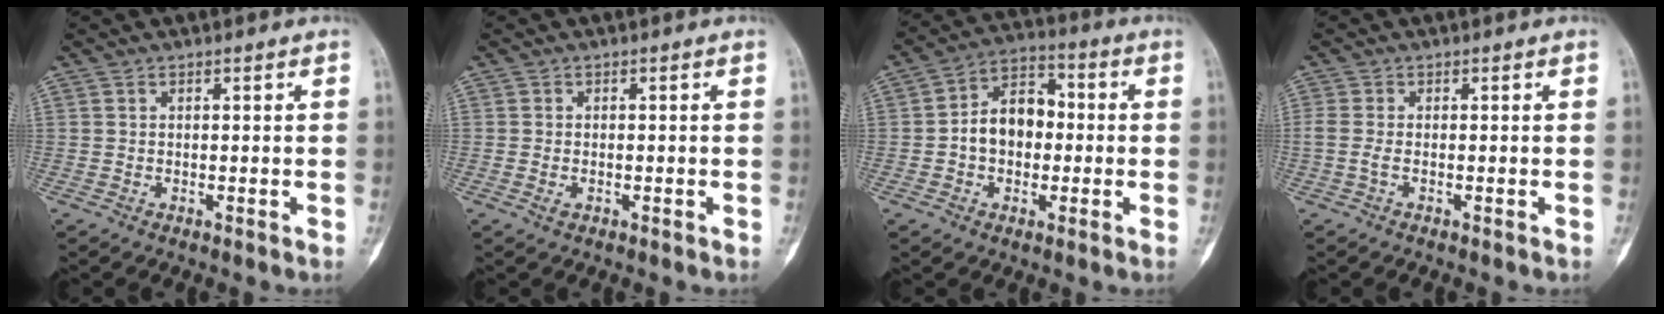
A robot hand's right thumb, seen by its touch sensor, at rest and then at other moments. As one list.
[{"total": 1.0, "force": [-0.3, 0.6, 0.7], "torque": [-0.015, 0.002, -0.006]}, {"total": 10.0, "force": [-0.6, 7.2, 6.9], "torque": [-0.085, 0.033, -0.024]}, {"total": 1.8, "force": [-0.5, 0.5, 1.6], "torque": [-0.048, -0.005, -0.013]}]